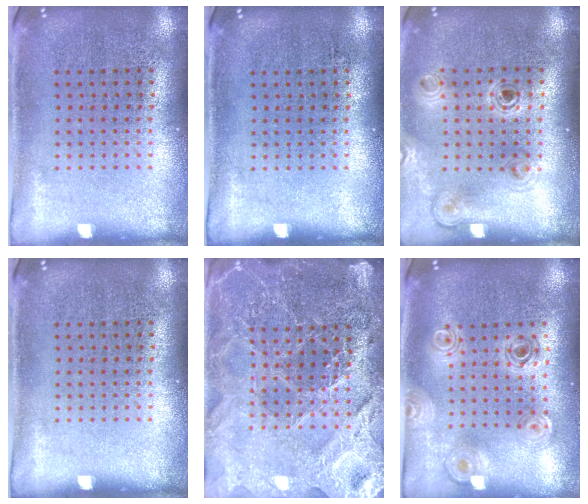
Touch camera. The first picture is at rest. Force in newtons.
{"total": 0.0}
{"total": 1.0, "press": 1.0, "slide": 0.1}
{"total": 0.0}
{"total": 4.4, "press": 4.1, "slide": 1.7}
{"total": 0.9, "press": 0.9, "slide": 0.2}